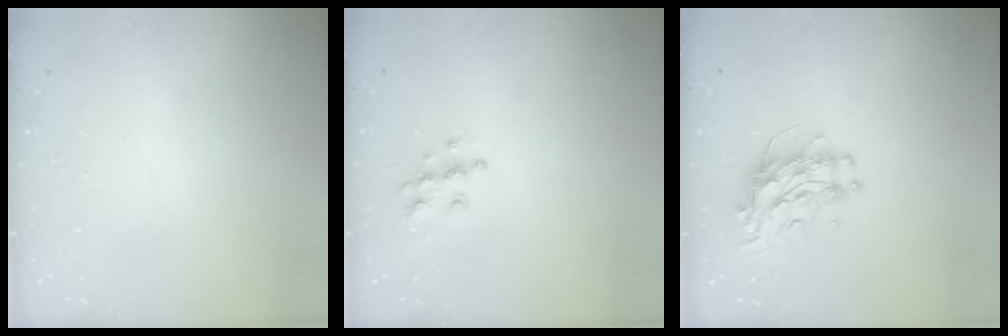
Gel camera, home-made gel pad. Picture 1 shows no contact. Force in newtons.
{"total": 7.4, "press": 7.4, "slide": 0.2}
{"total": 10.4, "press": 10.4, "slide": 1.0}